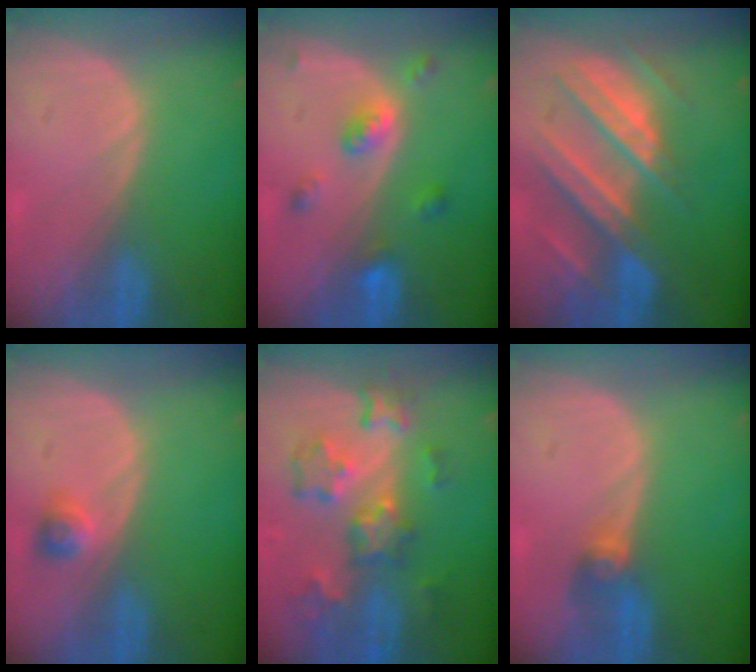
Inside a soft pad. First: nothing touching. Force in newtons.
{"total": 5.2, "press": 4.5, "slide": 2.6}
{"total": 10.3, "press": 9.2, "slide": 4.7}
{"total": 2.2, "press": 2.1, "slide": 0.8}
{"total": 9.2, "press": 8.1, "slide": 4.4}
{"total": 2.7, "press": 2.7, "slide": 0.1}